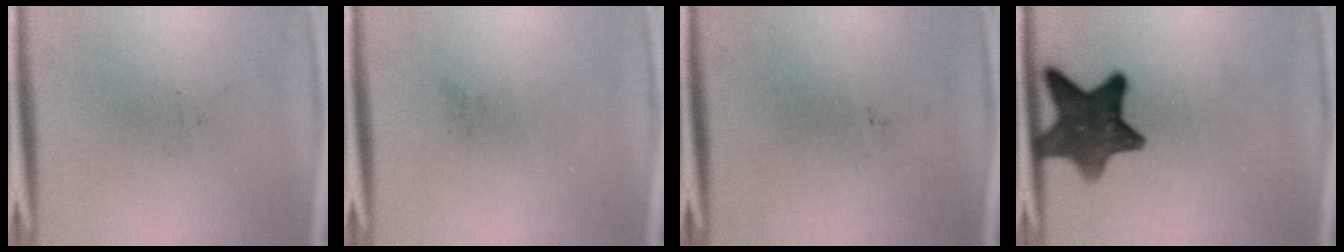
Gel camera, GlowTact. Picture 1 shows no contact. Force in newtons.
{"total": 0.0}
{"total": 0.0}
{"total": 11.2}